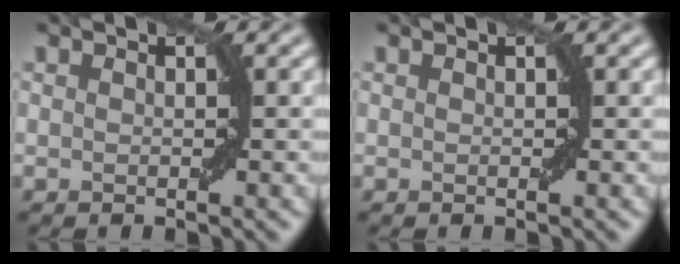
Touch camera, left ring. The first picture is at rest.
{"total": 0.0}